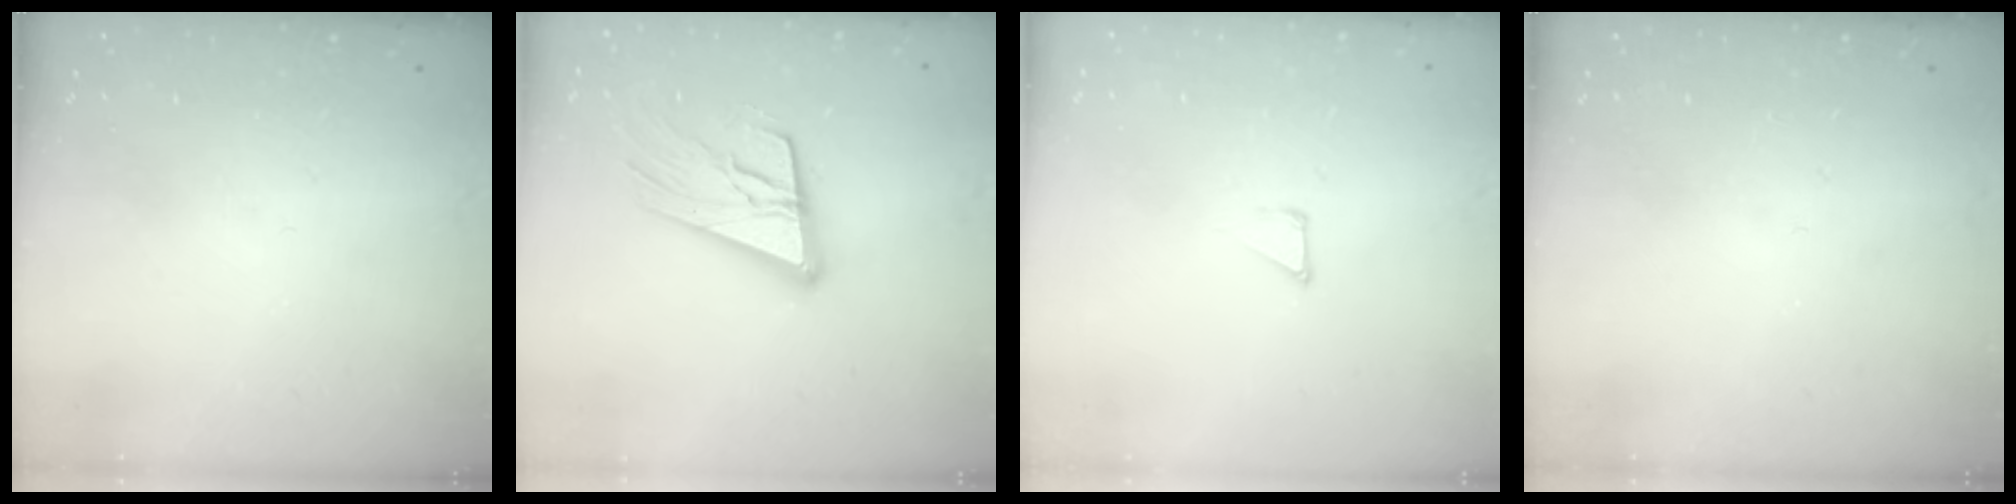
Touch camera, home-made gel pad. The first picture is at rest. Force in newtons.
{"total": 18.2, "press": 17.7, "slide": 4.2}
{"total": 1.2, "press": 1.2, "slide": 0.0}
{"total": 0.0}